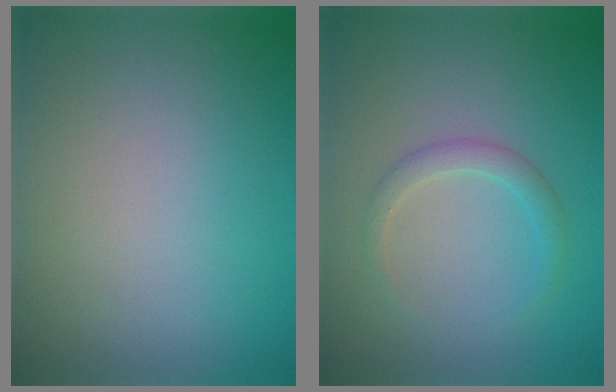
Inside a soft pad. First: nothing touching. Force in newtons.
{"total": 1.7, "press": 1.7, "slide": 0.1}